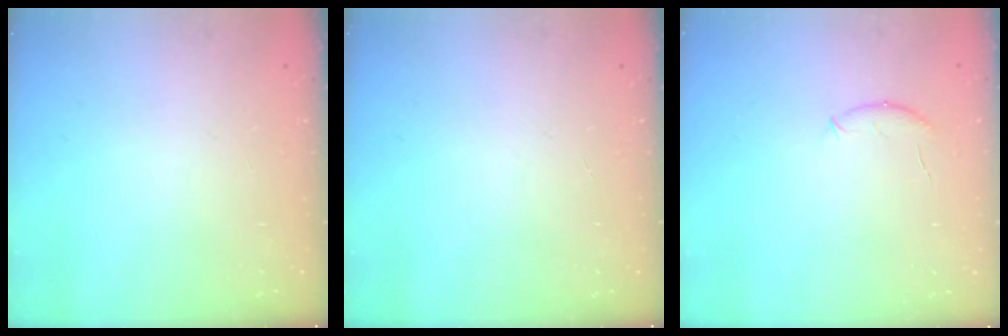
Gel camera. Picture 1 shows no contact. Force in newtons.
{"total": 0.0}
{"total": 6.4, "press": 6.3, "slide": 1.1}